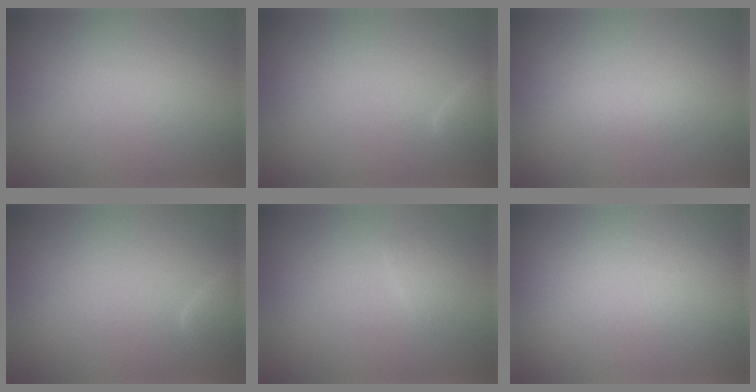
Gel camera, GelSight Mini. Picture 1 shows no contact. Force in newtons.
{"total": 1.4, "press": 1.4, "slide": 0.1}
{"total": 1.1, "press": 1.1, "slide": 0.0}
{"total": 1.4, "press": 1.4, "slide": 0.1}
{"total": 1.0, "press": 1.0, "slide": 0.0}
{"total": 0.0}